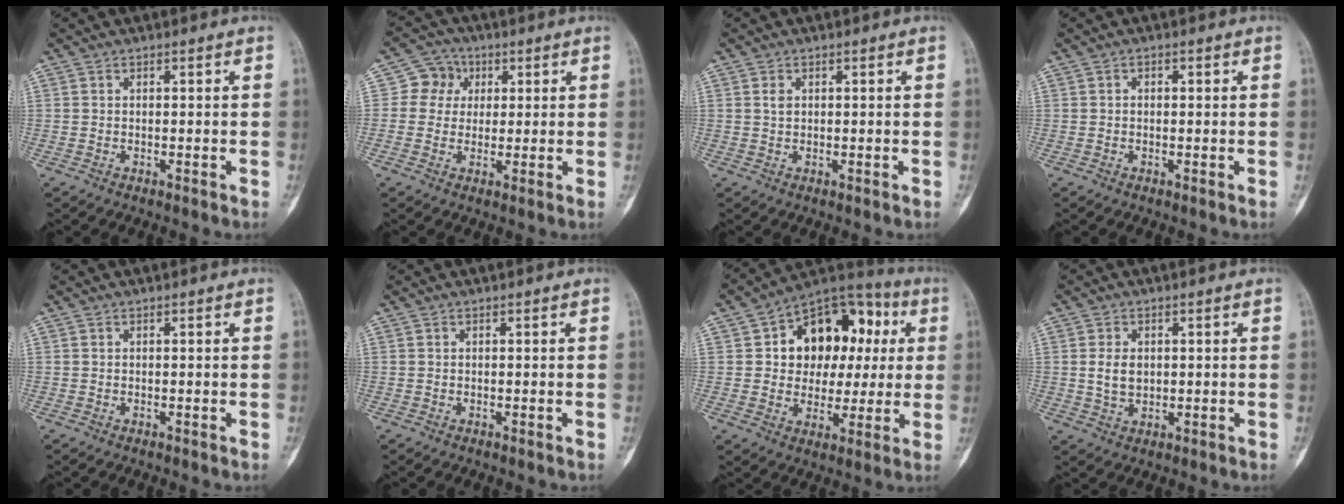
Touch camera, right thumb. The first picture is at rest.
{"total": 5.8, "force": [1.2, 5.4, 1.6], "torque": [0.006, 0.007, 0.011]}
{"total": 1.2, "force": [0.4, 0.8, 0.7], "torque": [-0.012, 0.000, 0.009]}
{"total": 0.7, "force": [0.1, 0.4, 0.5], "torque": [-0.007, 0.001, 0.000]}
{"total": 0.0}
{"total": 0.0}
{"total": 18.5, "force": [3.7, 13.3, 12.3], "torque": [-0.110, 0.027, 0.055]}
{"total": 4.1, "force": [0.5, 2.8, 2.9], "torque": [-0.046, -0.006, 0.015]}